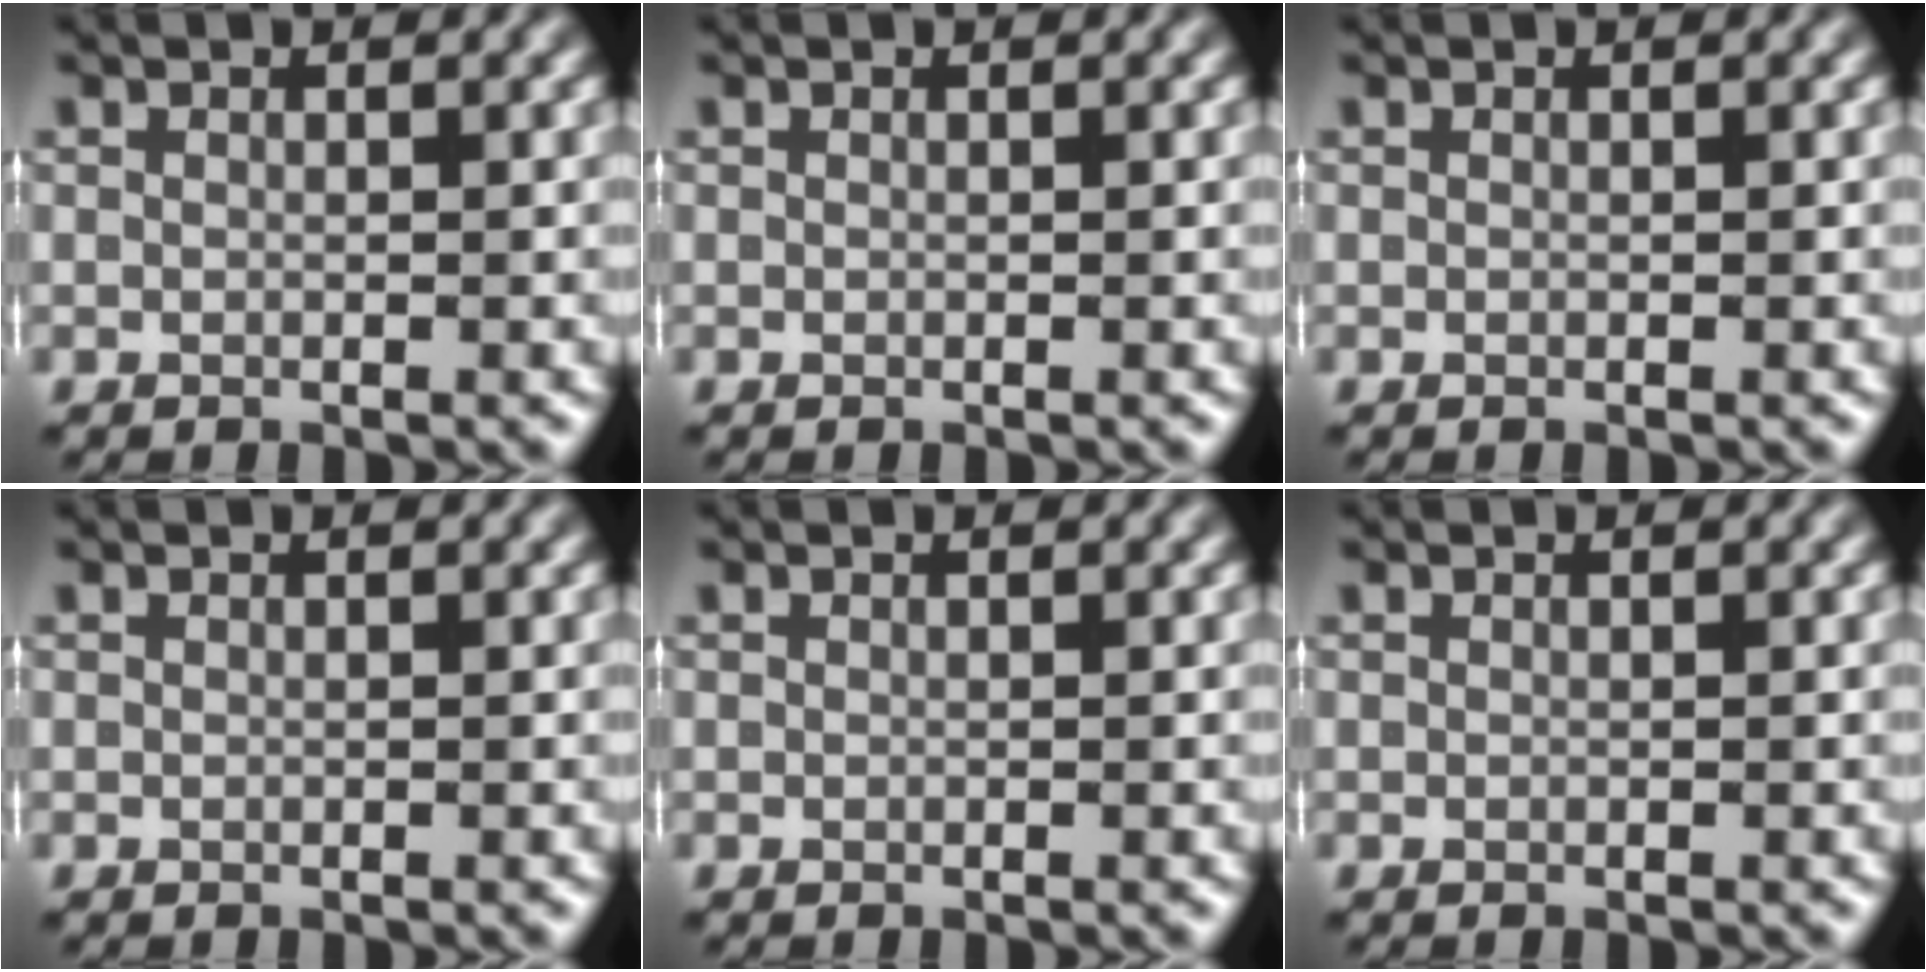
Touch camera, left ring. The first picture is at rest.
{"total": 0.0}
{"total": 0.0}
{"total": 0.0}
{"total": 0.0}
{"total": 0.0}